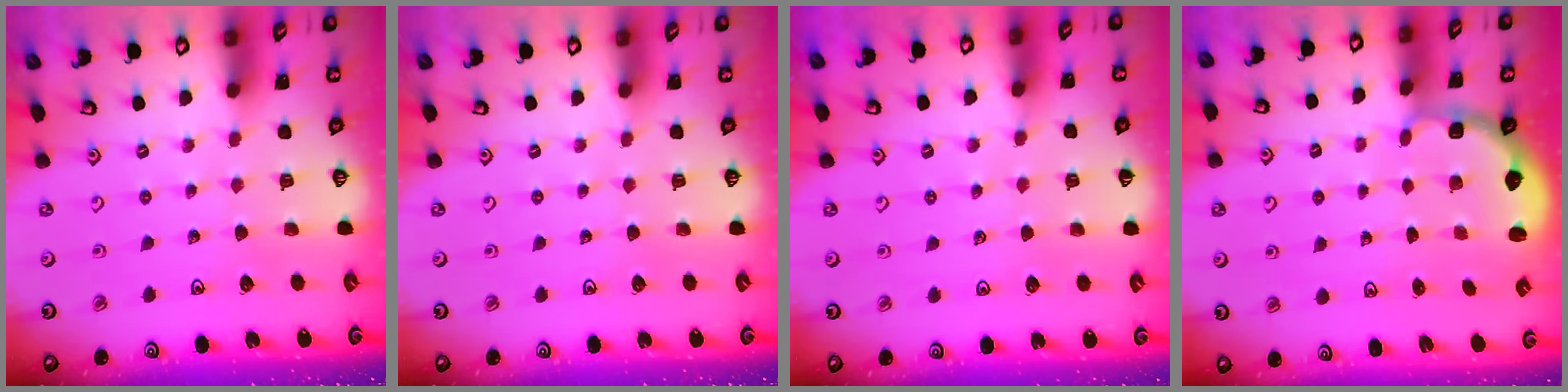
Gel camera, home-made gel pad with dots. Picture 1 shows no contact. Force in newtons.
{"total": 0.0}
{"total": 2.7, "press": 2.7, "slide": 0.2}
{"total": 2.6, "press": 2.1, "slide": 1.5}